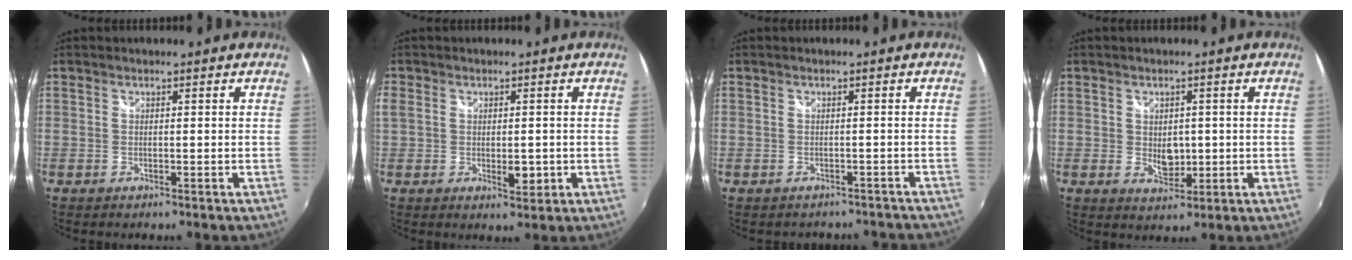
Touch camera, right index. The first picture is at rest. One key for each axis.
{"total": 6.2, "fx": -0.3, "fy": 3.9, "fz": 4.8, "tx": -0.092, "ty": -0.008, "tz": -0.004}
{"total": 7.0, "fx": -6.3, "fy": 2.4, "fz": 1.8, "tx": -0.032, "ty": -0.013, "tz": -0.068}
{"total": 3.9, "fx": 0.0, "fy": 2.9, "fz": 2.7, "tx": -0.039, "ty": -0.006, "tz": 0.003}